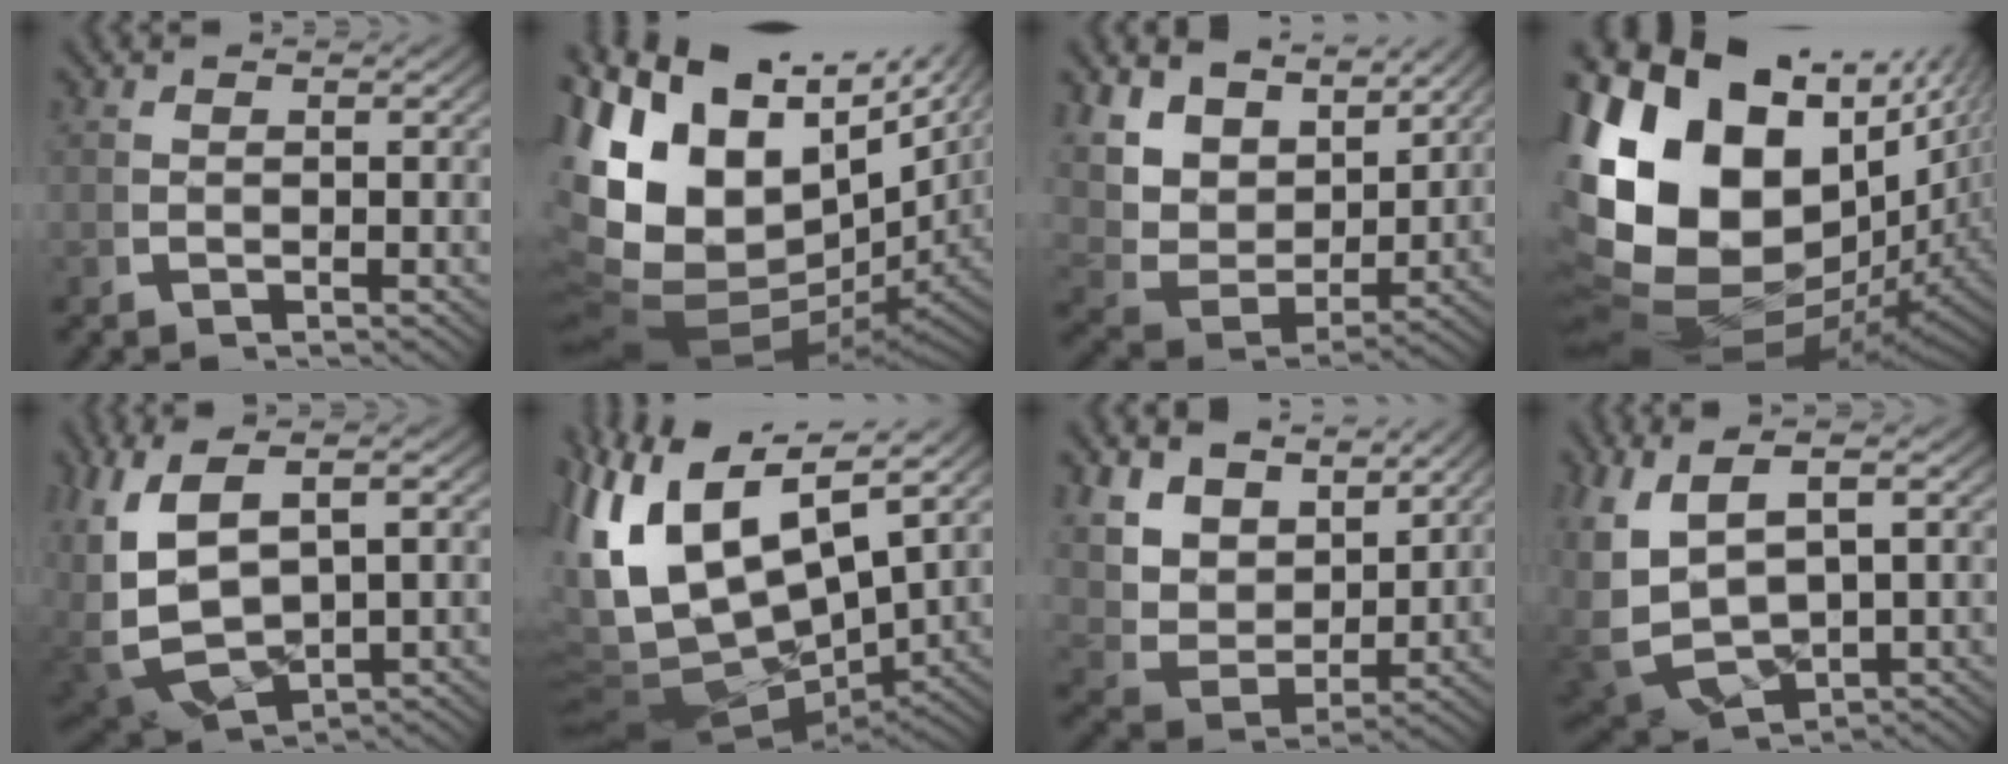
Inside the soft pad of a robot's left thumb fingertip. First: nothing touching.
{"total": 21.1, "force": [1.6, 14.4, 15.3], "torque": [-0.283, -0.031, 0.036]}
{"total": 9.0, "force": [3.1, 5.9, 6.1], "torque": [-0.136, -0.016, 0.056]}
{"total": 22.0, "force": [-1.2, 15.9, 15.3], "torque": [-0.339, -0.060, 0.006]}
{"total": 10.9, "force": [-0.2, 7.6, 7.9], "torque": [-0.210, -0.046, 0.027]}
{"total": 17.9, "force": [0.8, 12.2, 13.1], "torque": [-0.296, -0.061, 0.041]}
{"total": 8.3, "force": [2.7, 5.7, 5.3], "torque": [-0.120, -0.021, 0.053]}
{"total": 9.9, "force": [0.2, 6.8, 7.1], "torque": [-0.186, -0.039, 0.032]}